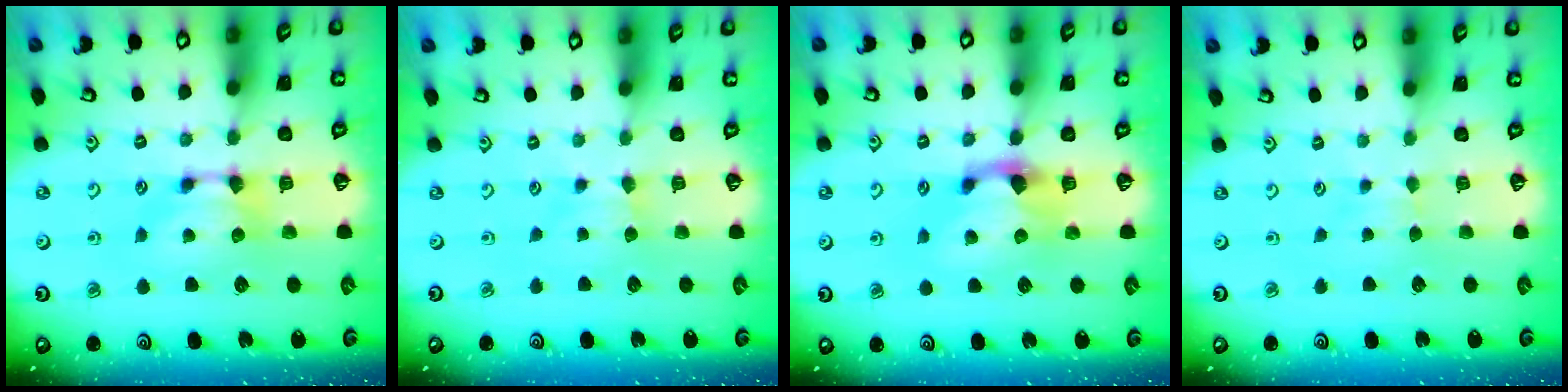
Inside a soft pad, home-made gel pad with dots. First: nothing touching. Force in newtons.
{"total": 2.2, "press": 2.1, "slide": 0.4}
{"total": 1.7, "press": 1.3, "slide": 1.1}
{"total": 2.6, "press": 2.5, "slide": 0.2}